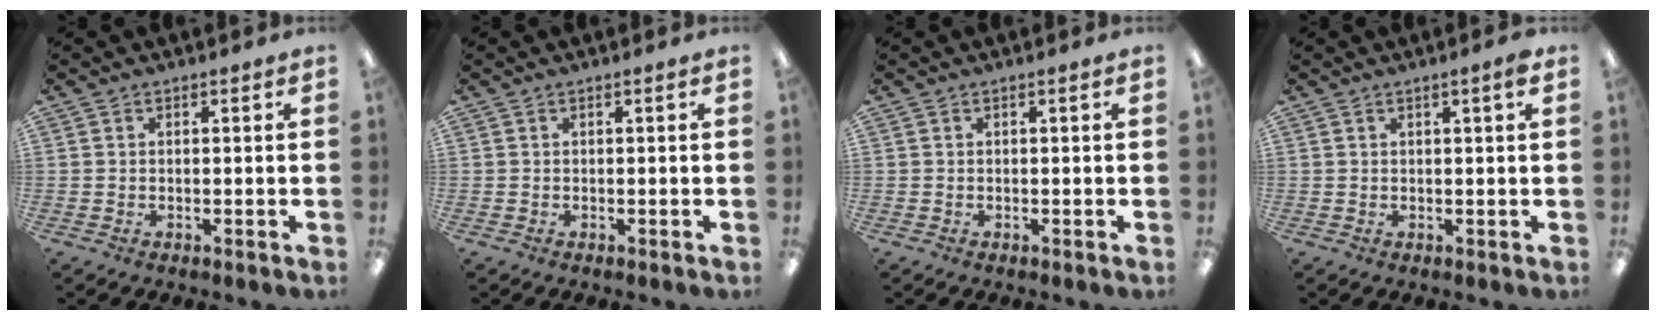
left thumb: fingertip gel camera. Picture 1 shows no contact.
{"total": 0.0}
{"total": 0.0}
{"total": 2.1, "force": [1.2, 0.1, 1.7], "torque": [-0.027, -0.002, 0.018]}